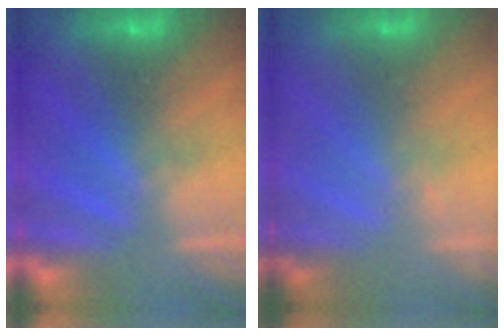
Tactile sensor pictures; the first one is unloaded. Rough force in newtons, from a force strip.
{"total": 1.5}